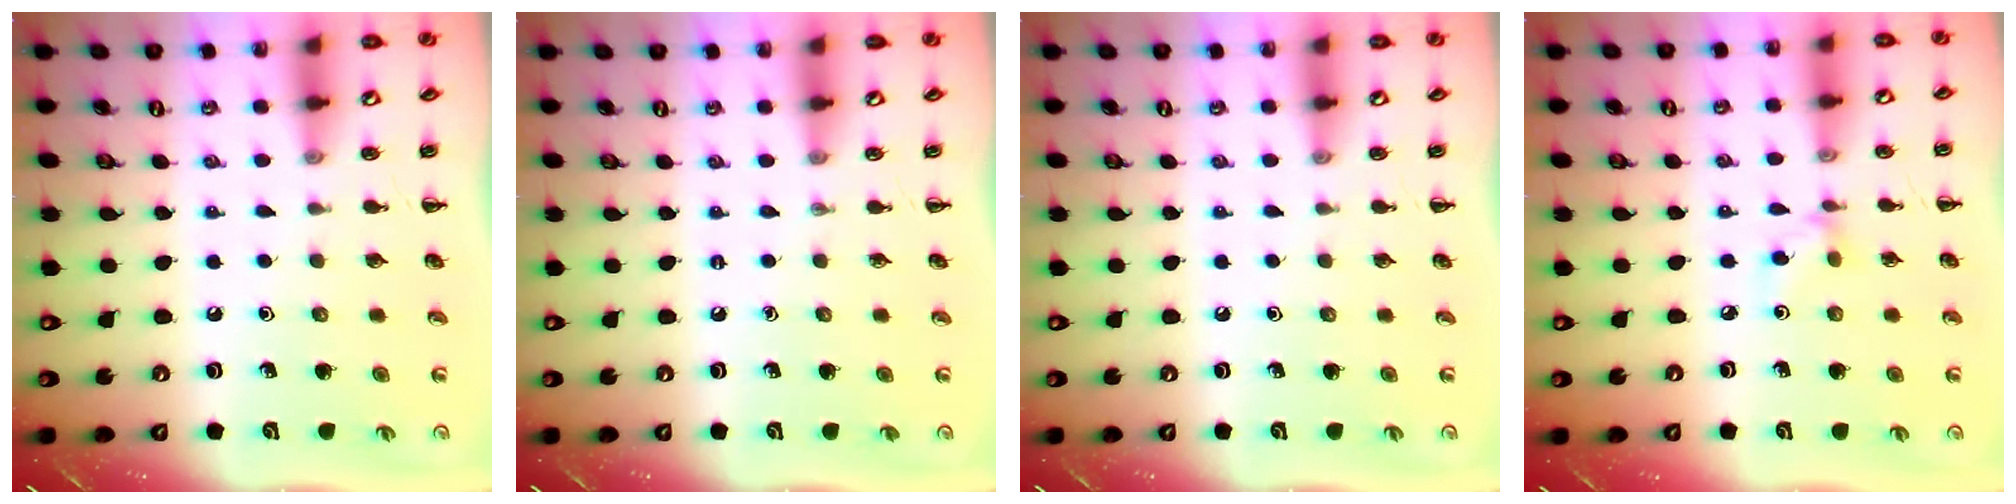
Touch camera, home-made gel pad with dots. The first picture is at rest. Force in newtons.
{"total": 0.0}
{"total": 0.0}
{"total": 3.4, "press": 3.2, "slide": 1.1}